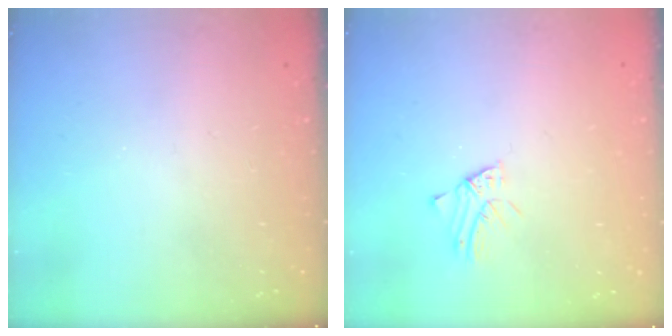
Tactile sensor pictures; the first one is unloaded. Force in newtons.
{"total": 1.4, "press": 1.4, "slide": 0.0}